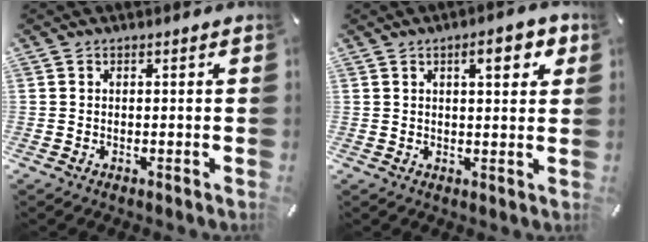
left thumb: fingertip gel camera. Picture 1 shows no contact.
{"total": 6.4, "force": [3.0, 2.1, 5.3], "torque": [-0.069, -0.009, 0.041]}